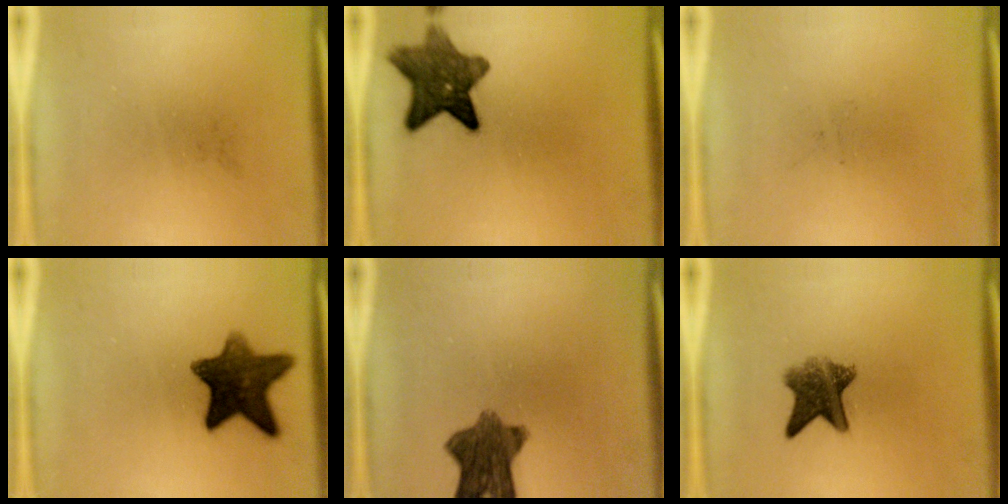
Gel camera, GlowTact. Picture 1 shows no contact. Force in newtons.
{"total": 9.9}
{"total": 0.0}
{"total": 11.1}
{"total": 8.6}
{"total": 6.5}